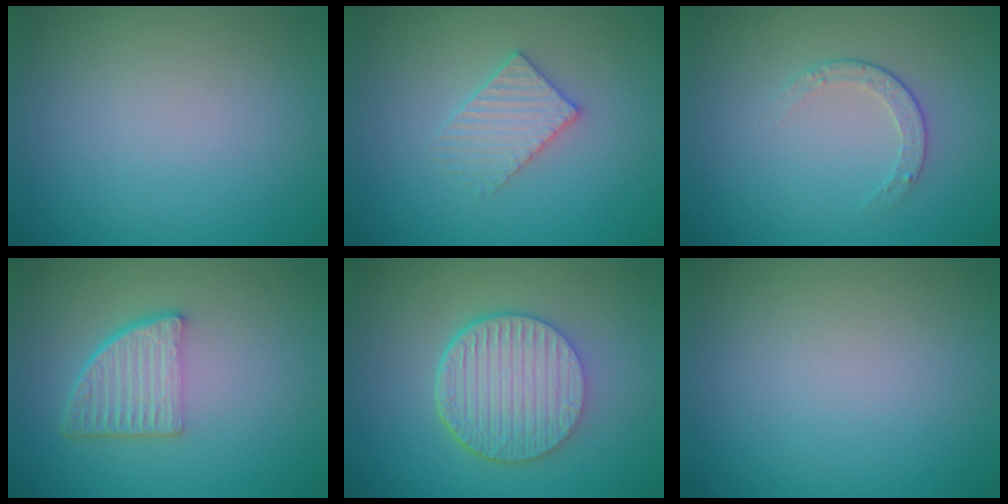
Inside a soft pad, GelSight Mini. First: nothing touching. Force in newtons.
{"total": 2.7, "press": 2.7, "slide": 0.5}
{"total": 1.6, "press": 1.2, "slide": 1.1}
{"total": 4.5, "press": 3.2, "slide": 3.2}
{"total": 6.5, "press": 4.8, "slide": 4.5}
{"total": 0.0}